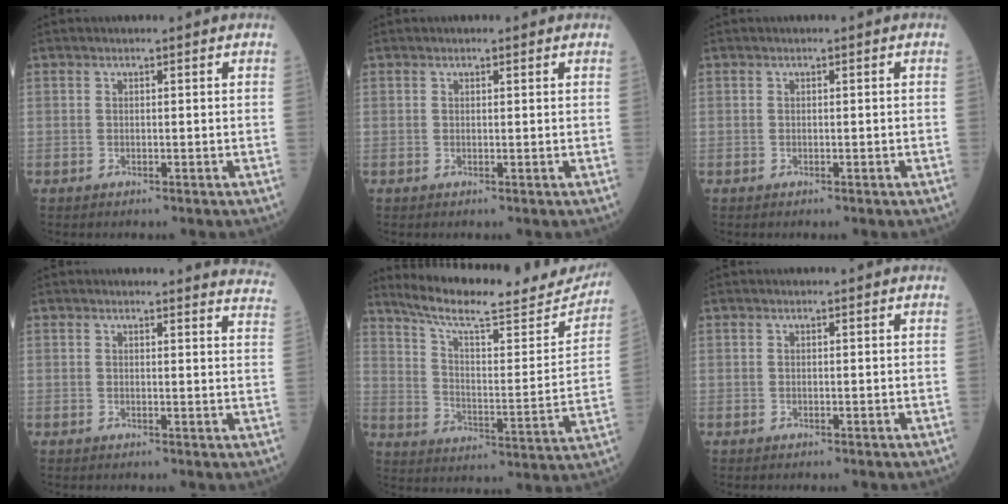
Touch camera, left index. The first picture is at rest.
{"total": 0.7, "force": [0.6, 0.3, 0.2], "torque": [-0.011, -0.005, 0.007]}
{"total": 0.0}
{"total": 10.7, "force": [10.6, 0.9, 0.8], "torque": [0.027, -0.067, 0.076]}
{"total": 22.4, "force": [20.3, 4.2, 8.7], "torque": [-0.132, -0.020, 0.281]}
{"total": 0.6, "force": [0.6, 0.0, 0.1], "torque": [-0.006, -0.001, 0.010]}